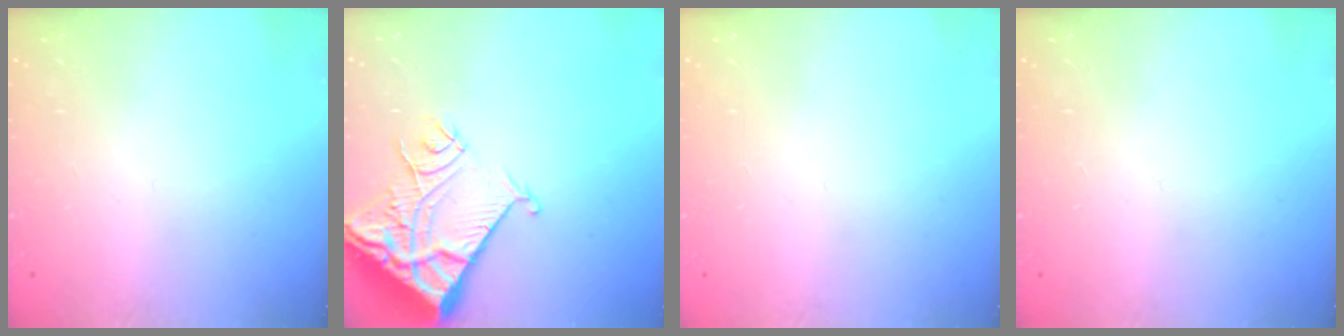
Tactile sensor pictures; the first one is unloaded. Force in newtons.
{"total": 13.1, "press": 13.0, "slide": 1.7}
{"total": 0.0}
{"total": 0.0}